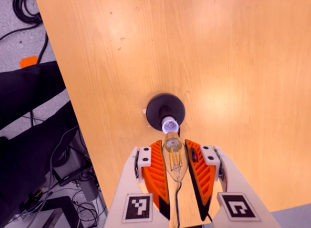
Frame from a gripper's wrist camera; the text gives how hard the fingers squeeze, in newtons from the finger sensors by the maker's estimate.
{"total": 13.7, "left": 14.2, "right": 13.2}